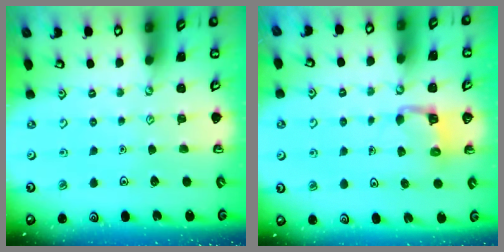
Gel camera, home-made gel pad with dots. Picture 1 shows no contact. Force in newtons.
{"total": 2.8, "press": 2.8, "slide": 0.2}